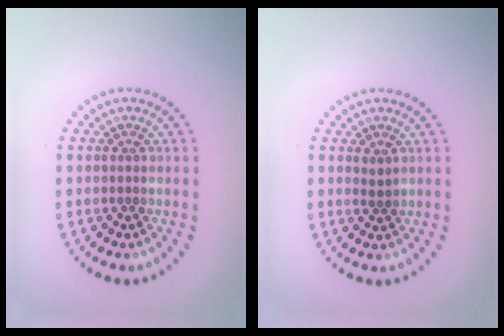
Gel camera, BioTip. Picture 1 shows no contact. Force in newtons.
{"total": 0.6, "press": 0.6, "slide": 0.2}